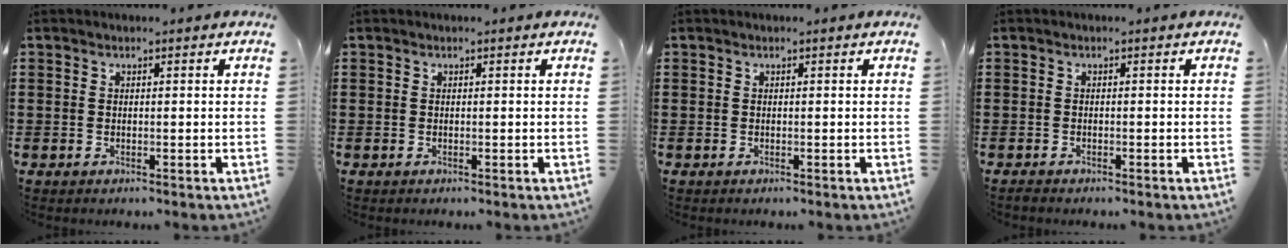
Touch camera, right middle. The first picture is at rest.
{"total": 0.0}
{"total": 0.0}
{"total": 0.5, "force": [-0.5, 0.0, 0.2], "torque": [-0.005, -0.005, -0.008]}